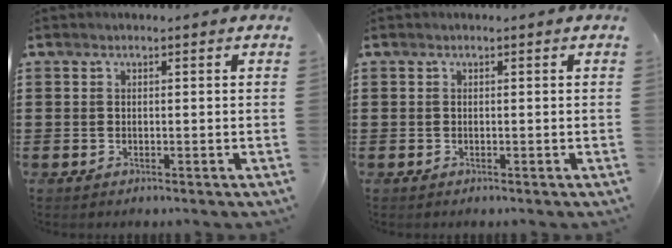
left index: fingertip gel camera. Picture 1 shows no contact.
{"total": 0.0}